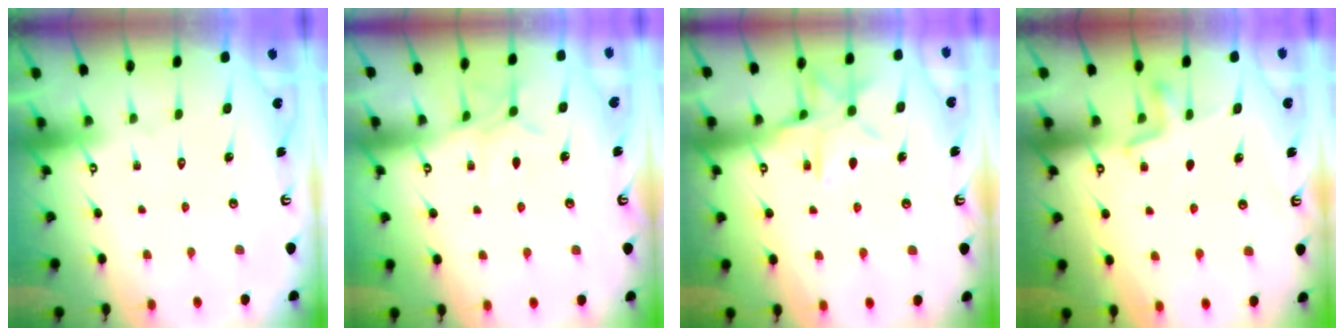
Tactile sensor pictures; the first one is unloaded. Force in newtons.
{"total": 5.5, "press": 5.5, "slide": 0.6}
{"total": 11.2, "press": 11.2, "slide": 0.9}
{"total": 3.0, "press": 2.9, "slide": 0.8}